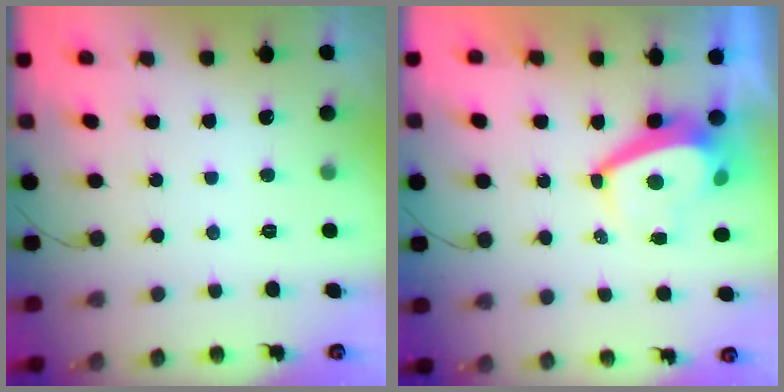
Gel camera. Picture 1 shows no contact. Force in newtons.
{"total": 6.3, "press": 6.2, "slide": 0.8}